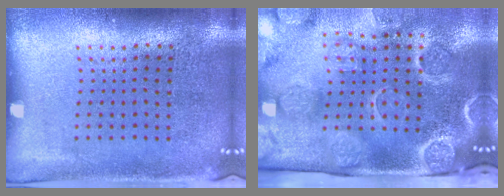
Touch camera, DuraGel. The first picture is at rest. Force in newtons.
{"total": 4.3, "press": 3.4, "slide": 2.6}